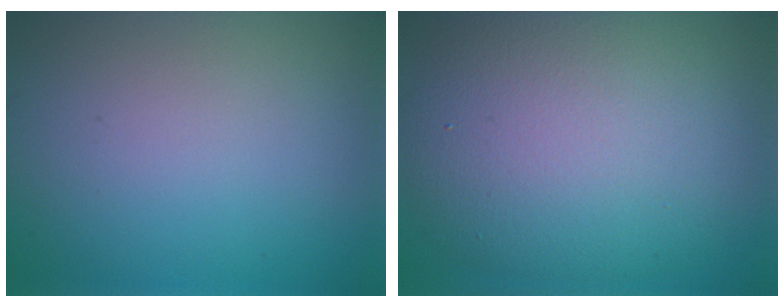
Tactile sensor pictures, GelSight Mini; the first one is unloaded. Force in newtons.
{"total": 10.9, "press": 10.8, "slide": 1.1}